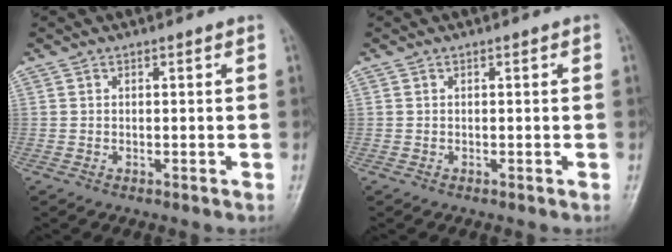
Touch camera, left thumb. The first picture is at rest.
{"total": 0.0}